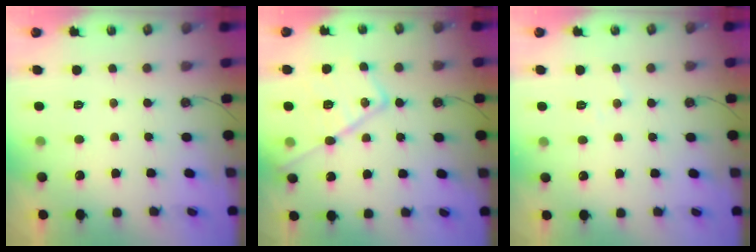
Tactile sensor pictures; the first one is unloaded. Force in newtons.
{"total": 18.7, "press": 18.7, "slide": 1.3}
{"total": 6.4, "press": 6.3, "slide": 0.9}